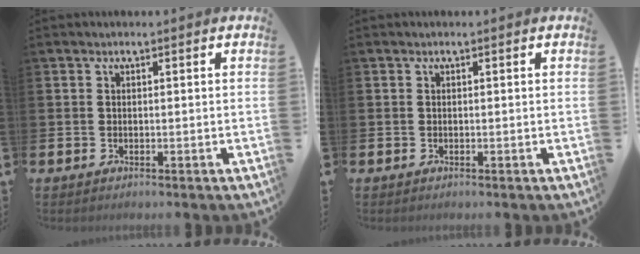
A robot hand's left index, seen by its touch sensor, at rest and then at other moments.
{"total": 0.0}